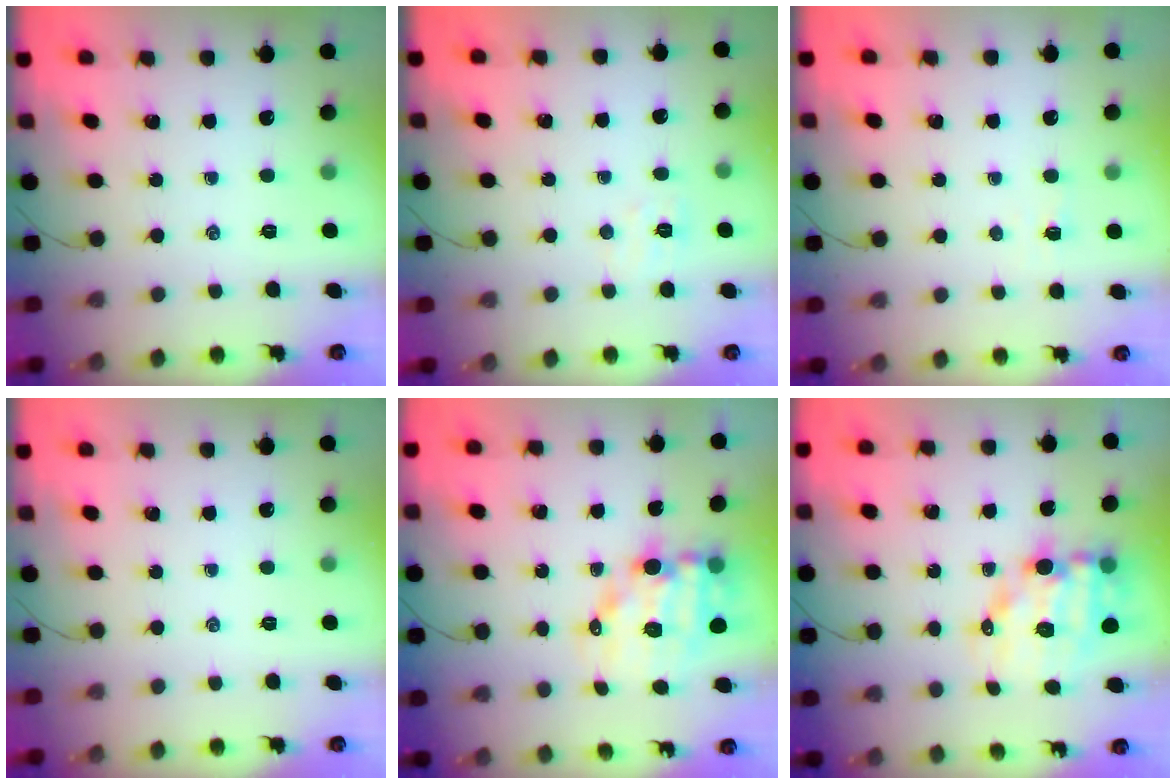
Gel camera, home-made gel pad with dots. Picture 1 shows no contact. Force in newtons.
{"total": 4.1, "press": 4.0, "slide": 1.0}
{"total": 1.2, "press": 1.1, "slide": 0.5}
{"total": 0.0}
{"total": 10.7, "press": 10.3, "slide": 2.9}
{"total": 10.7, "press": 10.3, "slide": 2.9}